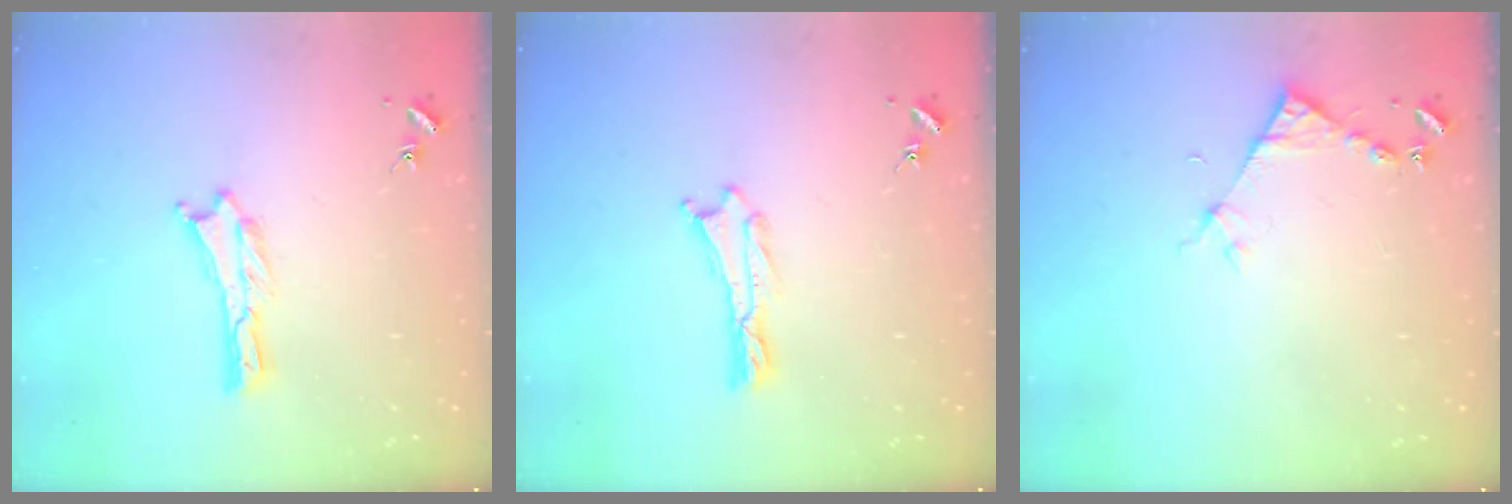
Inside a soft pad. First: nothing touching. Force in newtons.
{"total": 0.0}
{"total": 4.1, "press": 4.1, "slide": 0.3}